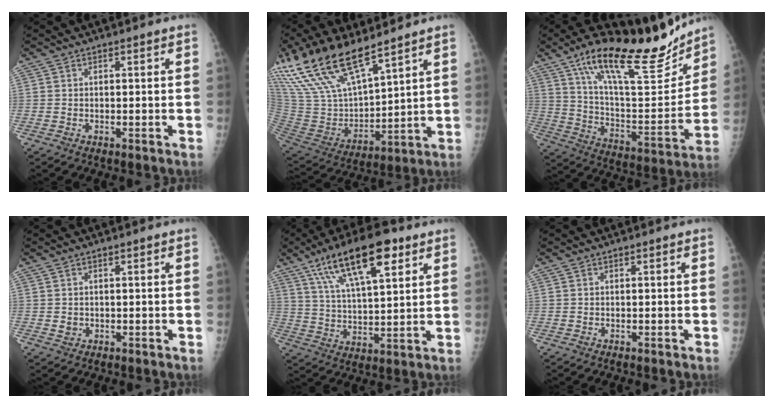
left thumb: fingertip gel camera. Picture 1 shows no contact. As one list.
[{"total": 24.0, "force": [17.2, 8.5, 14.4], "torque": [-0.292, -0.044, 0.335]}, {"total": 24.7, "force": [18.2, 7.0, 15.1], "torque": [-0.197, -0.083, 0.302]}, {"total": 1.1, "force": [0.1, 1.0, 0.4], "torque": [-0.005, 0.000, 0.006]}, {"total": 17.2, "force": [9.3, 5.9, 13.2], "torque": [-0.200, -0.019, 0.163]}, {"total": 0.0}]